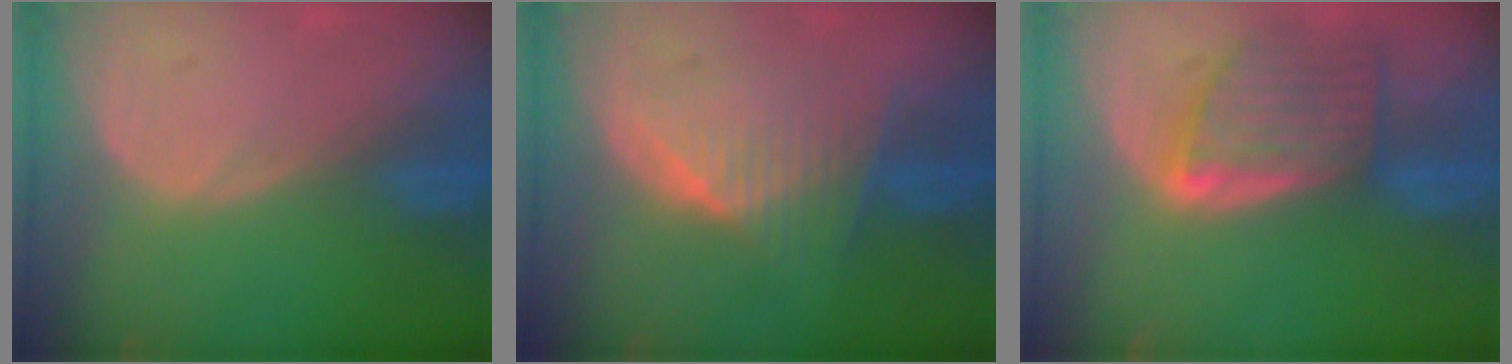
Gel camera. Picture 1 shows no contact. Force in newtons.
{"total": 6.9, "press": 6.3, "slide": 2.7}
{"total": 7.9, "press": 7.1, "slide": 3.4}